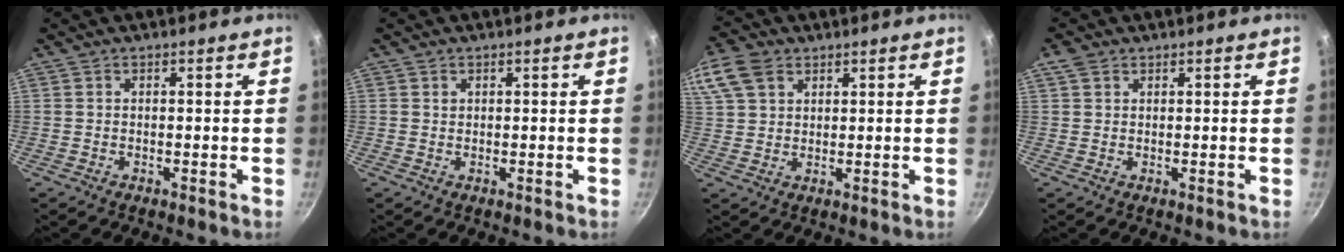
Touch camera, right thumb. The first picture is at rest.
{"total": 0.6, "force": [0.2, 0.5, 0.2], "torque": [0.000, 0.002, 0.003]}
{"total": 10.0, "force": [5.1, 6.7, 5.3], "torque": [-0.112, 0.012, 0.098]}
{"total": 2.2, "force": [1.2, 1.5, 1.1], "torque": [-0.019, 0.000, 0.023]}